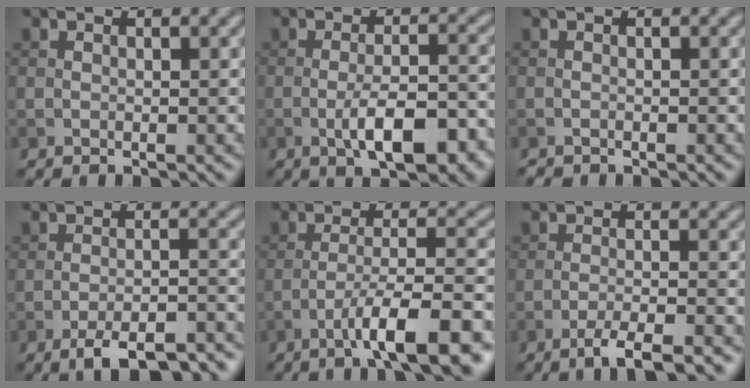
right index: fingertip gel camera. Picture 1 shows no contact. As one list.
[{"total": 7.1, "force": [-2.9, 2.3, 6.0], "torque": [-0.103, 0.000, -0.046]}, {"total": 0.7, "force": [-0.7, 0.1, 0.0], "torque": [0.003, -0.003, -0.014]}, {"total": 7.3, "force": [-5.6, 1.9, 4.3], "torque": [-0.067, -0.005, -0.082]}, {"total": 9.2, "force": [-5.2, 1.7, 7.4], "torque": [-0.111, 0.012, -0.080]}, {"total": 4.5, "force": [-3.3, 0.8, 3.0], "torque": [-0.047, 0.002, -0.057]}]